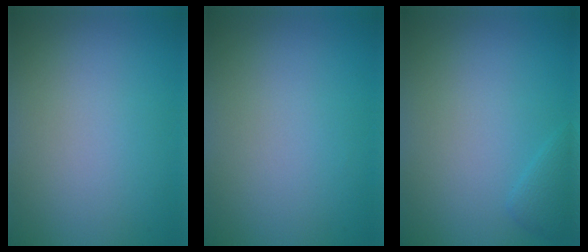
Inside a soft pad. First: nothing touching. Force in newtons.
{"total": 0.0}
{"total": 1.1, "press": 1.1, "slide": 0.0}